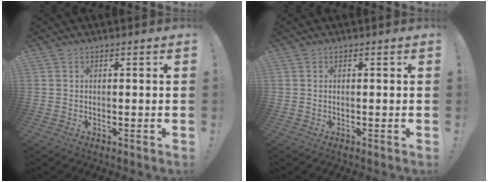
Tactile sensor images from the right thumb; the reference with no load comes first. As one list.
[{"total": 0.0}]